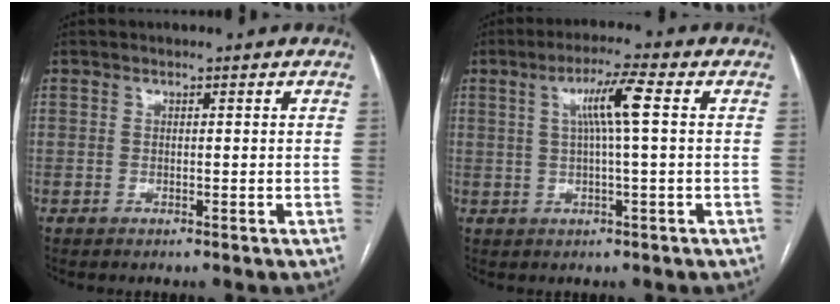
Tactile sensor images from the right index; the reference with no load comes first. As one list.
[{"total": 6.1, "force": [1.3, -0.6, 6.0], "torque": [-0.108, 0.009, 0.024]}]